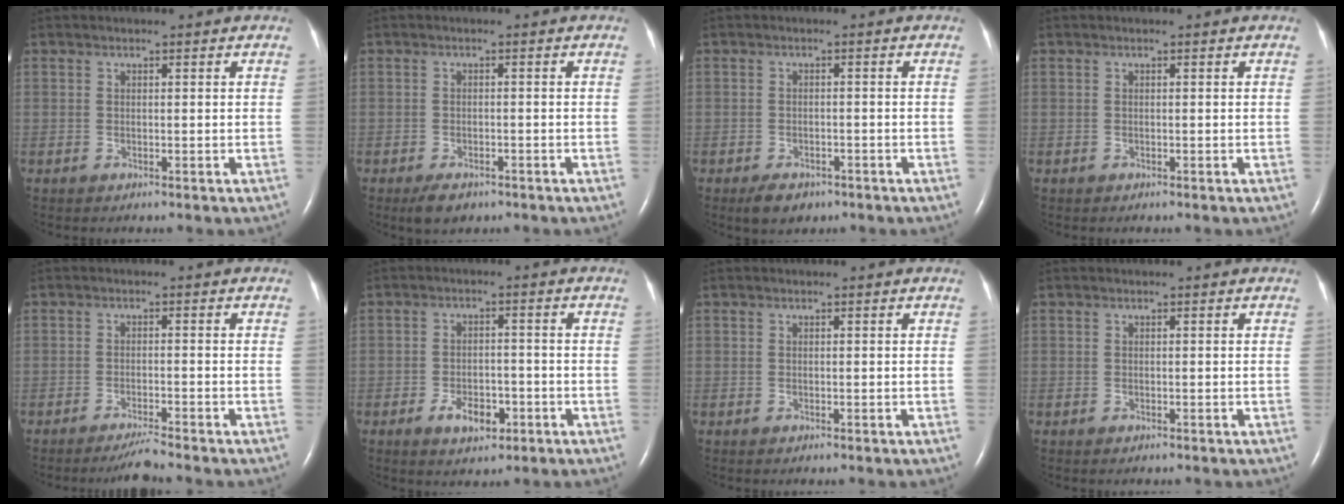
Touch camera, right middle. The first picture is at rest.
{"total": 3.1, "force": [-2.1, 1.5, 1.7], "torque": [-0.034, -0.004, -0.025]}
{"total": 3.6, "force": [-2.5, 2.1, 1.7], "torque": [-0.031, -0.002, -0.030]}
{"total": 0.0}
{"total": 2.9, "force": [-2.6, -0.6, 1.0], "torque": [-0.023, -0.012, -0.048]}
{"total": 5.0, "force": [-2.5, 2.7, 3.4], "torque": [-0.058, 0.002, -0.036]}
{"total": 0.0}
{"total": 0.0}